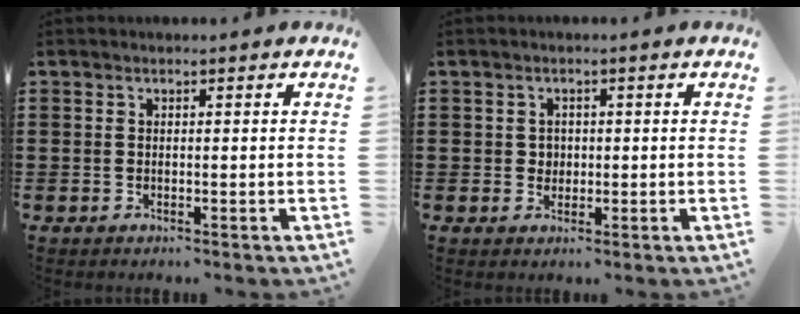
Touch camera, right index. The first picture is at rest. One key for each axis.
{"total": 1.5, "fx": 0.2, "fy": 1.4, "fz": 0.4, "tx": -0.013, "ty": 0.008, "tz": 0.002}